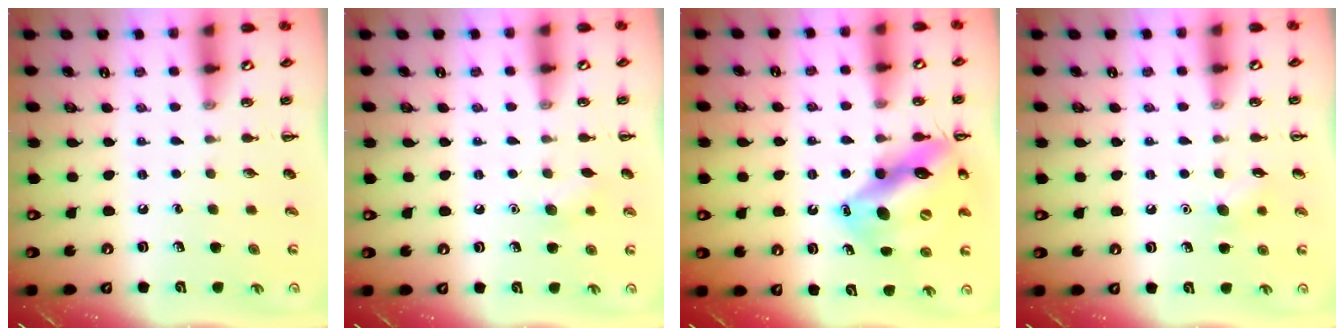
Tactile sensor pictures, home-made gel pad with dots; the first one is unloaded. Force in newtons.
{"total": 5.9, "press": 5.8, "slide": 1.4}
{"total": 15.7, "press": 15.1, "slide": 4.2}
{"total": 6.7, "press": 6.5, "slide": 1.7}